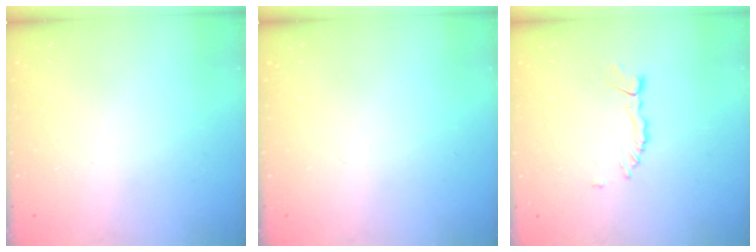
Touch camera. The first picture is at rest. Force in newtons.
{"total": 0.0}
{"total": 2.7, "press": 2.7, "slide": 0.3}